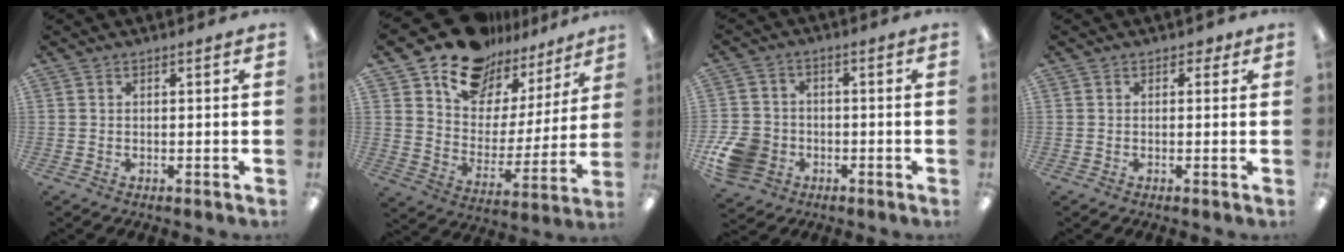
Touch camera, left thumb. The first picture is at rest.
{"total": 15.3, "force": [12.7, 7.9, 3.2], "torque": [-0.074, -0.109, 0.228]}
{"total": 9.9, "force": [-4.0, 8.0, 4.3], "torque": [-0.092, 0.033, -0.071]}
{"total": 1.4, "force": [0.5, 1.1, 0.8], "torque": [-0.002, -0.002, 0.005]}